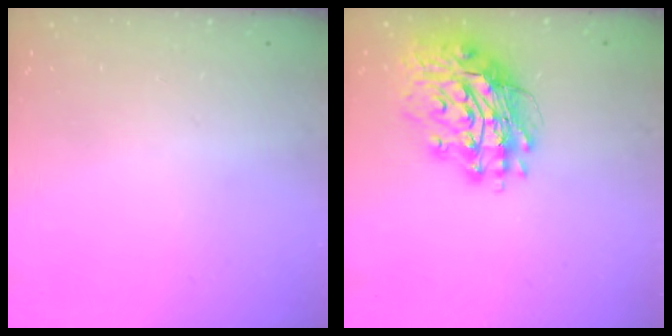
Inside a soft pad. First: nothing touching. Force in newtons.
{"total": 16.0, "press": 15.9, "slide": 2.1}